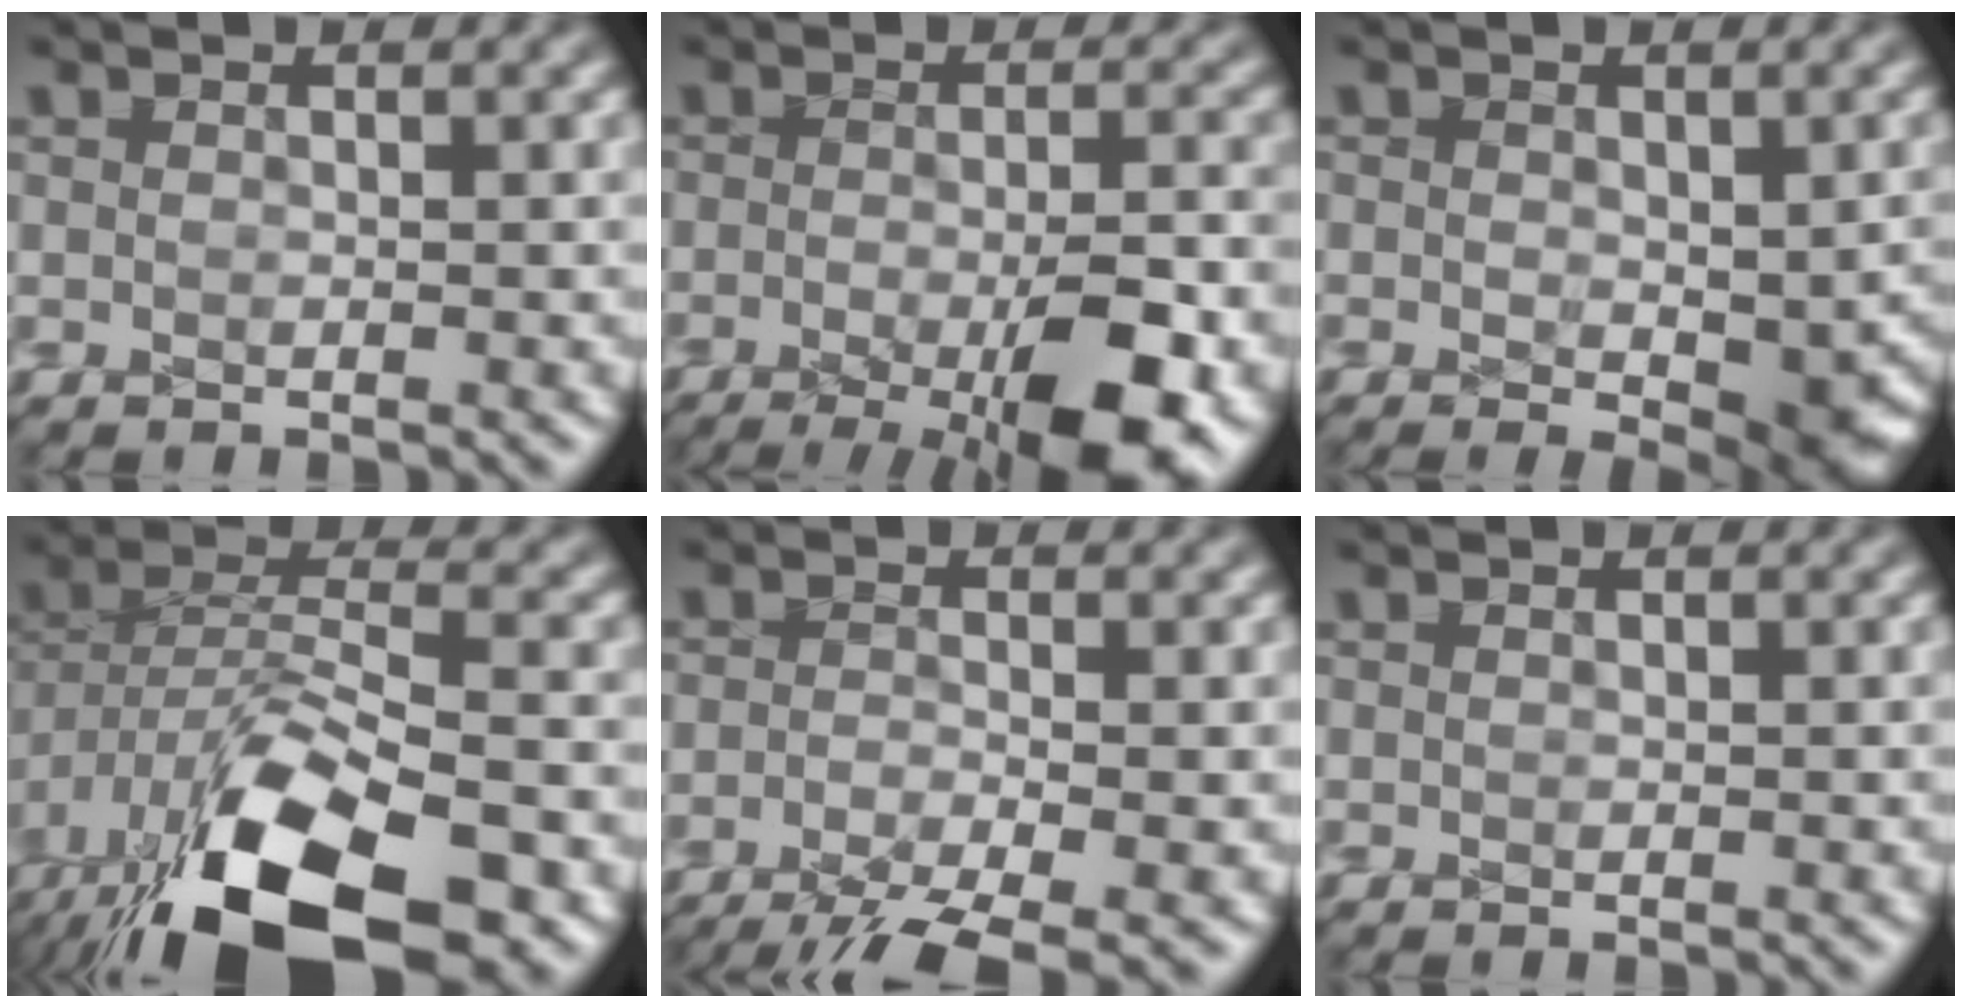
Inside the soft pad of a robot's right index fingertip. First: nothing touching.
{"total": 10.1, "force": [-5.1, 4.5, 7.4], "torque": [-0.097, -0.032, -0.066]}
{"total": 3.3, "force": [-1.2, 1.5, 2.7], "torque": [-0.037, -0.020, -0.013]}
{"total": 7.1, "force": [-3.7, 2.1, 5.7], "torque": [-0.081, -0.002, -0.053]}
{"total": 6.4, "force": [-4.4, 3.2, 3.5], "torque": [-0.049, -0.023, -0.062]}
{"total": 0.0}